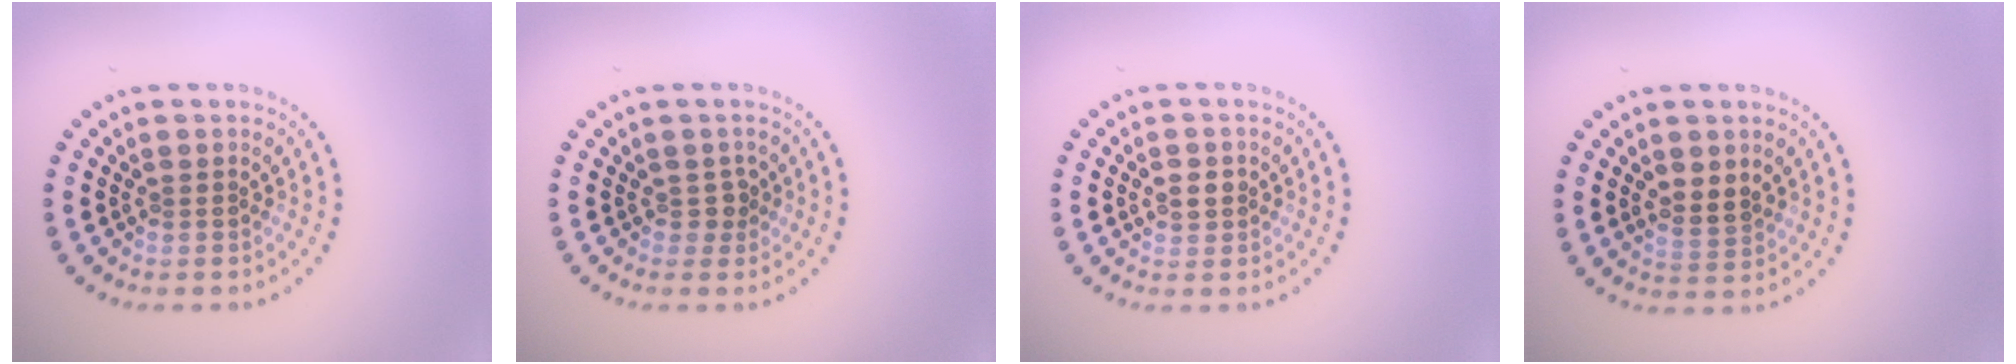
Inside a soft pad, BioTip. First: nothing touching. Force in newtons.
{"total": 1.2, "press": 1.0, "slide": 0.7}
{"total": 1.6, "press": 1.6, "slide": 0.3}
{"total": 2.5, "press": 2.4, "slide": 0.6}